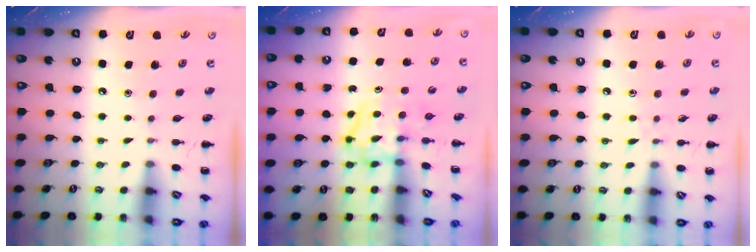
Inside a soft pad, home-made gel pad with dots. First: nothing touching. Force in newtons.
{"total": 3.8, "press": 3.8, "slide": 0.4}
{"total": 5.1, "press": 4.6, "slide": 2.0}